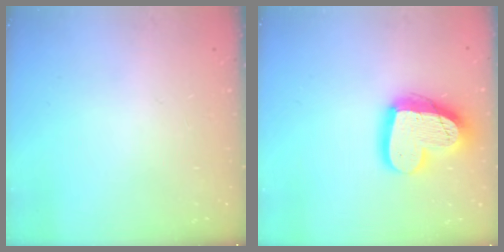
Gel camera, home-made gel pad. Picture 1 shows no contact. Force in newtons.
{"total": 18.8, "press": 18.7, "slide": 1.9}